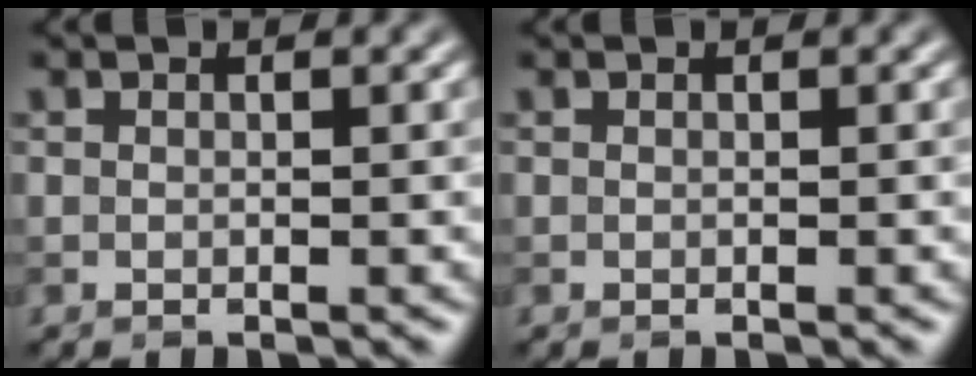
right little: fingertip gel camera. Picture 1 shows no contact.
{"total": 0.0}